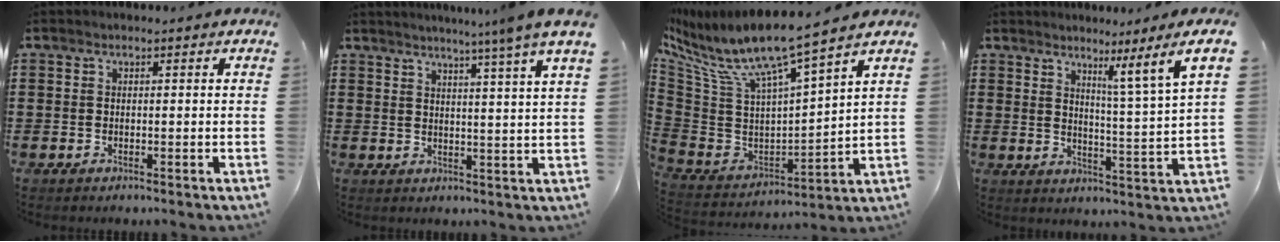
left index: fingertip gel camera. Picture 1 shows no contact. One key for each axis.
{"total": 5.0, "fx": 4.0, "fy": -1.8, "fz": 2.5, "tx": -0.062, "ty": -0.023, "tz": 0.062}
{"total": 9.2, "fx": 6.7, "fy": 0.8, "fz": 6.2, "tx": -0.152, "ty": -0.061, "tz": 0.106}
{"total": 5.2, "fx": 3.7, "fy": -2.5, "fz": 2.7, "tx": -0.040, "ty": -0.047, "tz": 0.046}